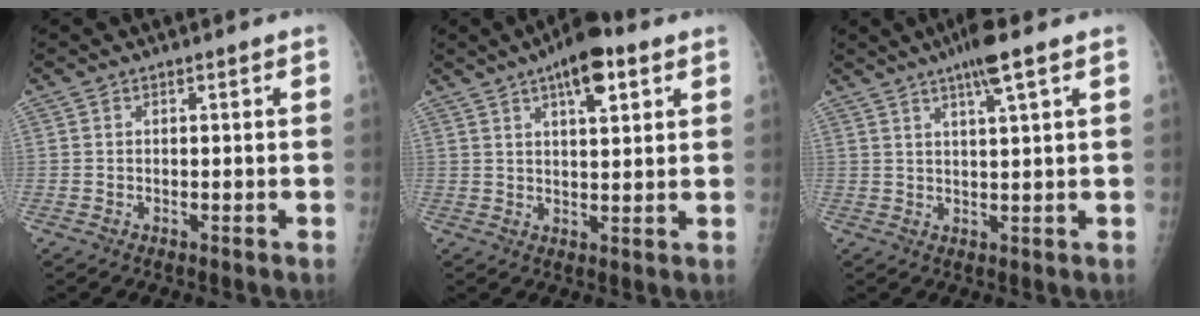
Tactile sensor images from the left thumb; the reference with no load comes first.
{"total": 9.3, "force": [4.9, 3.3, 7.2], "torque": [-0.097, -0.009, 0.072]}
{"total": 6.2, "force": [3.6, 0.3, 5.0], "torque": [-0.091, -0.008, 0.061]}